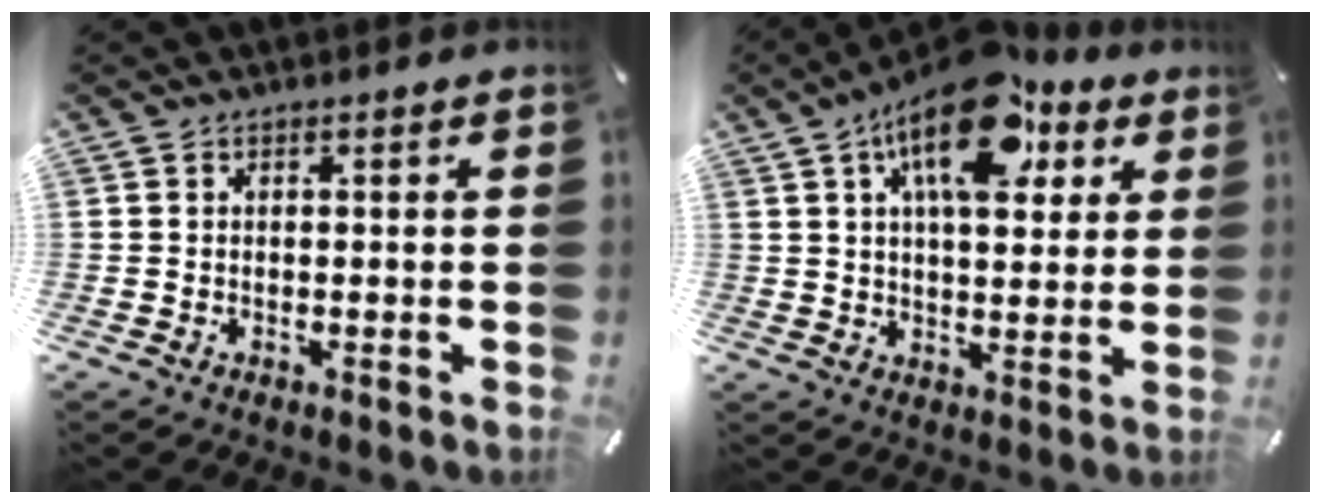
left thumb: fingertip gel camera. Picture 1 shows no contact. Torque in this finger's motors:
{"motor_torque": [1.47, 1.47, 2.07, -0.70, 0.64]}